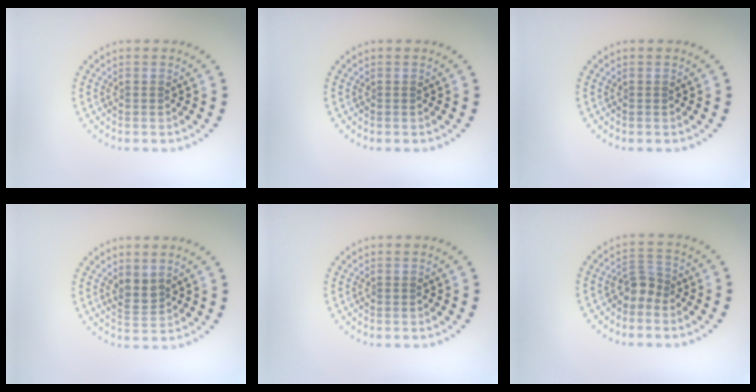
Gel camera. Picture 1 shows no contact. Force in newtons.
{"total": 0.0}
{"total": 0.0}
{"total": 1.7, "press": 1.5, "slide": 0.9}
{"total": 0.0}
{"total": 1.9, "press": 1.6, "slide": 1.1}